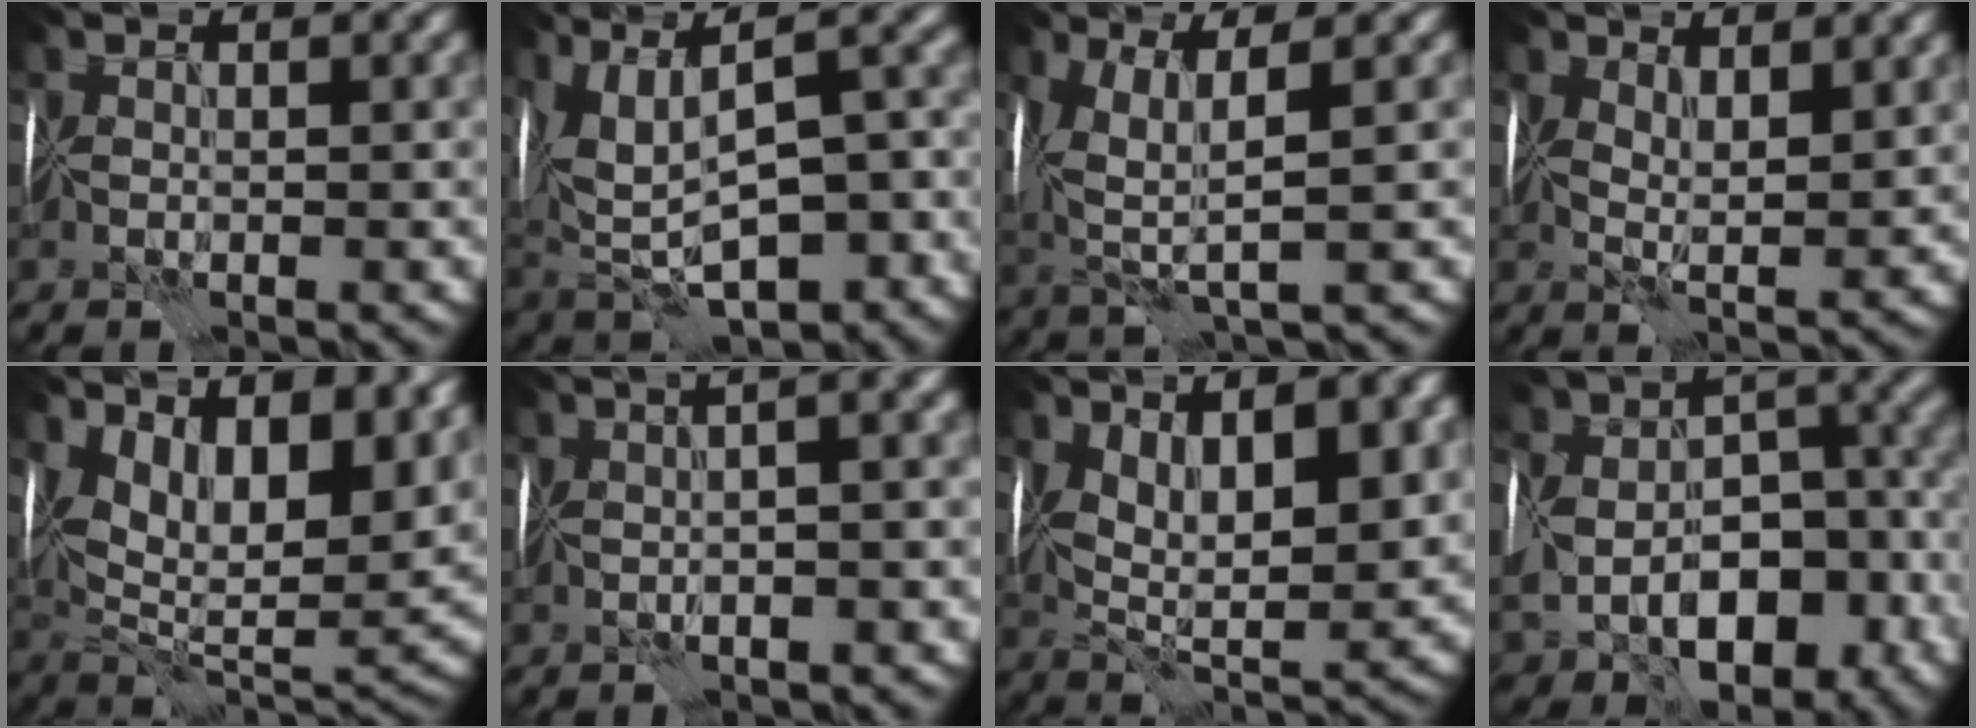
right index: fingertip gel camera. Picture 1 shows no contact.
{"total": 14.7, "force": [0.9, 8.2, 12.1], "torque": [-0.195, 0.003, 0.089]}
{"total": 5.6, "force": [1.1, 1.8, 5.2], "torque": [-0.122, 0.003, 0.023]}
{"total": 3.5, "force": [2.0, 1.1, 2.7], "torque": [-0.049, -0.003, 0.037]}
{"total": 16.4, "force": [6.3, 8.4, 12.6], "torque": [-0.166, 0.030, 0.114]}
{"total": 8.2, "force": [1.4, 3.5, 7.3], "torque": [-0.047, 0.036, -0.010]}
{"total": 12.0, "force": [2.8, 5.4, 10.3], "torque": [-0.170, -0.005, 0.044]}
{"total": 16.5, "force": [-5.4, 11.9, 10.1], "torque": [-0.173, -0.025, -0.067]}